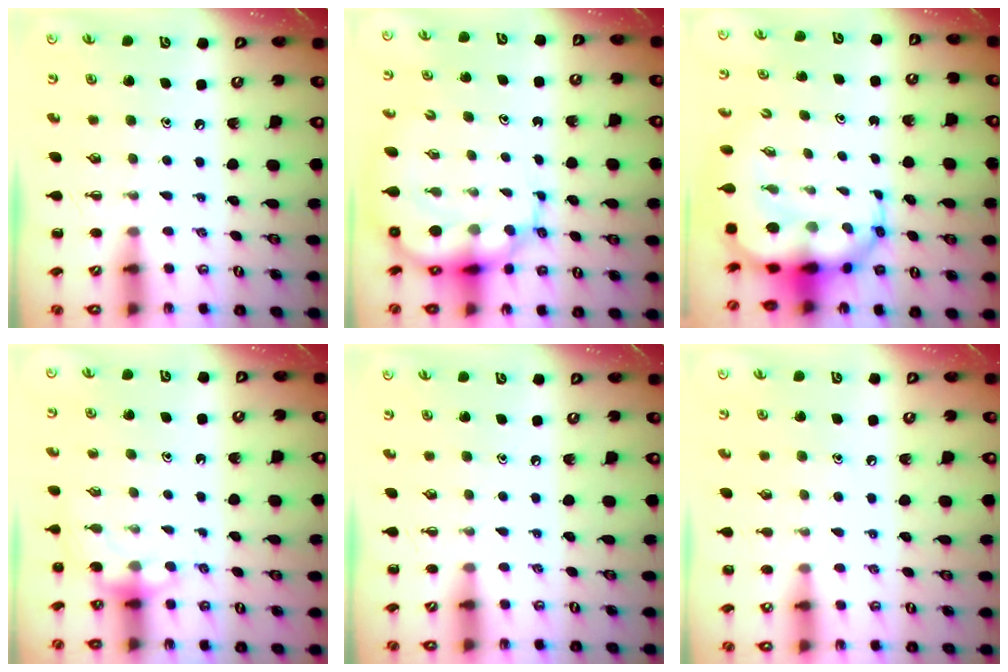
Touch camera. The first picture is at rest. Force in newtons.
{"total": 10.5, "press": 10.1, "slide": 2.8}
{"total": 10.3, "press": 9.9, "slide": 2.8}
{"total": 5.6, "press": 5.4, "slide": 1.5}
{"total": 0.0}
{"total": 5.3, "press": 5.1, "slide": 1.4}